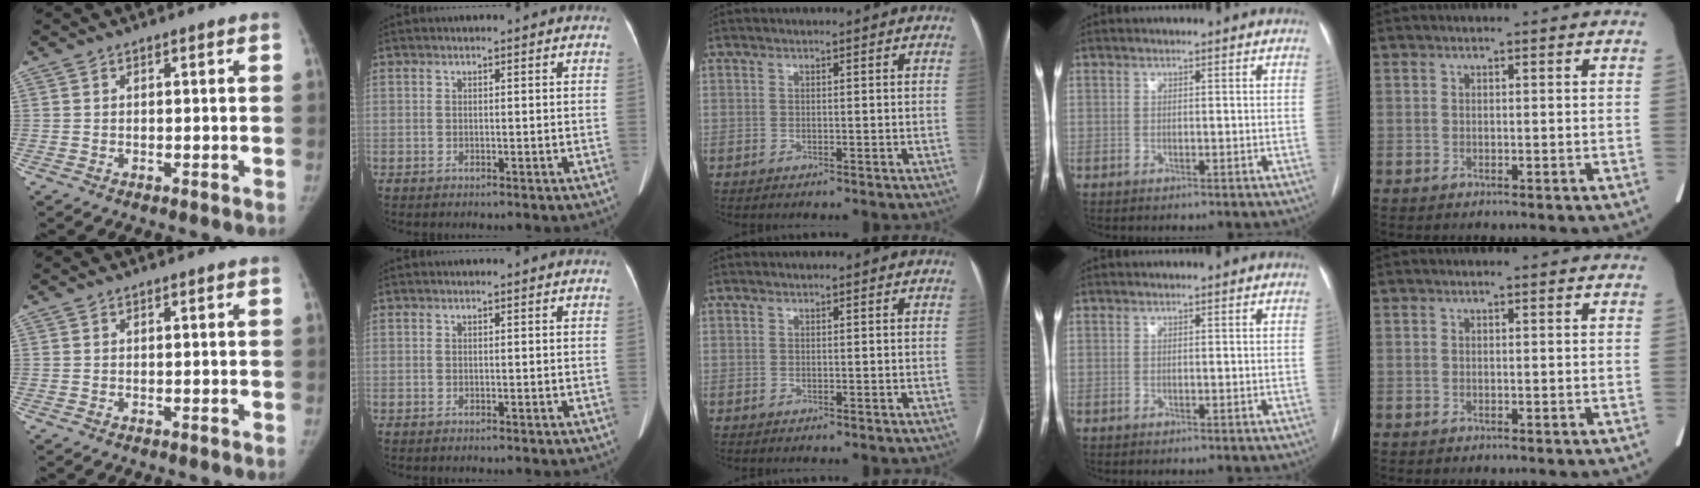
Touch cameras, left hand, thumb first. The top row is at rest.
{}